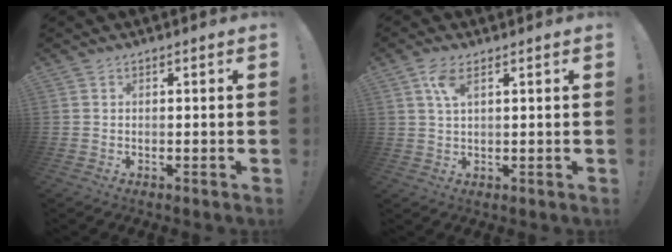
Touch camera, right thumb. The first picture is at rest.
{"total": 4.8, "force": [2.2, 1.9, 3.9], "torque": [-0.065, -0.004, 0.035]}